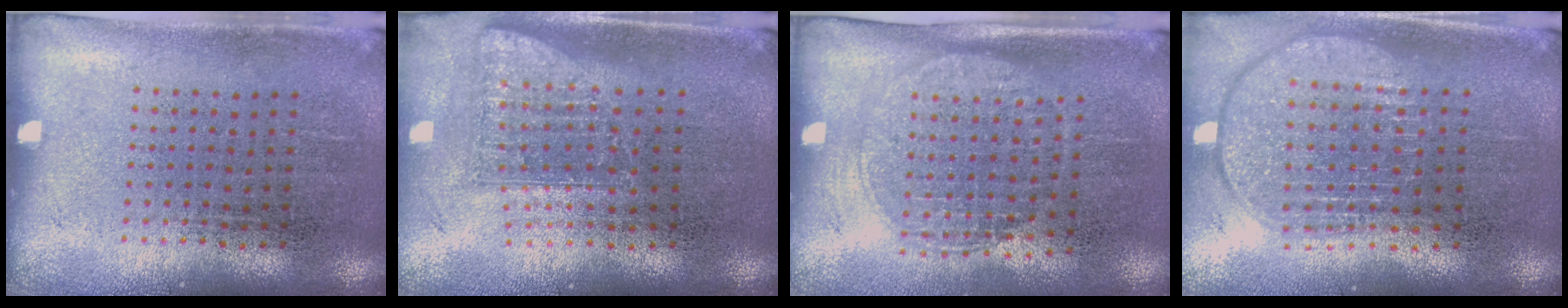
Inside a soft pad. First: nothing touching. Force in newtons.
{"total": 1.6, "press": 1.2, "slide": 1.1}
{"total": 1.5, "press": 1.3, "slide": 0.8}
{"total": 1.9, "press": 1.5, "slide": 1.1}